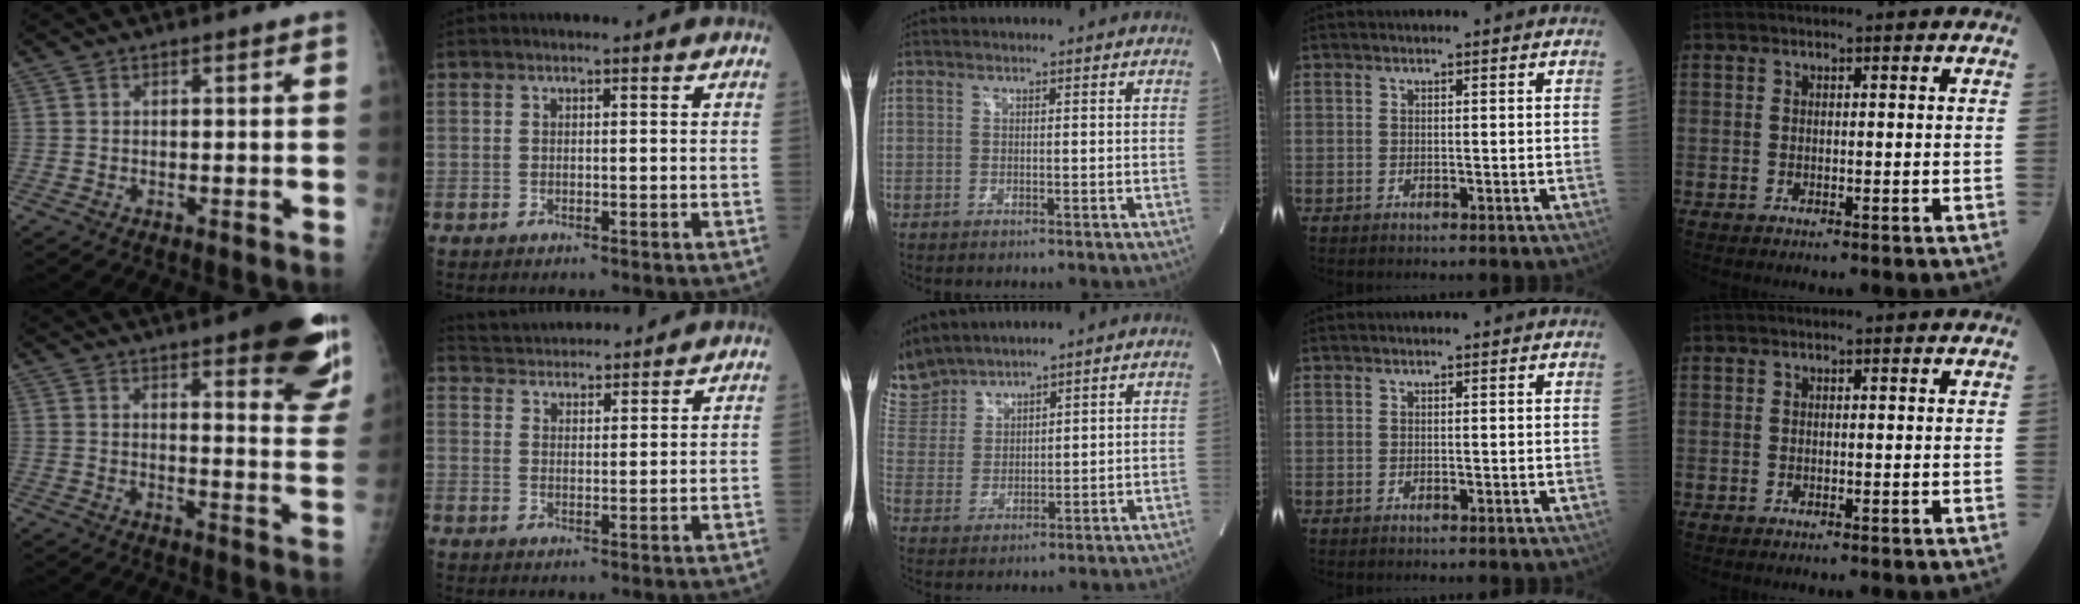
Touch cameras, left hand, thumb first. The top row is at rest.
{"thumb": {"total": 19.8, "force": [12.4, 5.2, 14.5], "torque": [-0.151, -0.057, 0.145]}, "index": {"total": 10.2, "force": [9.9, 1.6, 2.0], "torque": [-0.036, 0.026, 0.151]}, "middle": {"total": 7.6, "force": [7.3, 1.9, 0.2], "torque": [-0.022, 0.016, 0.164]}}